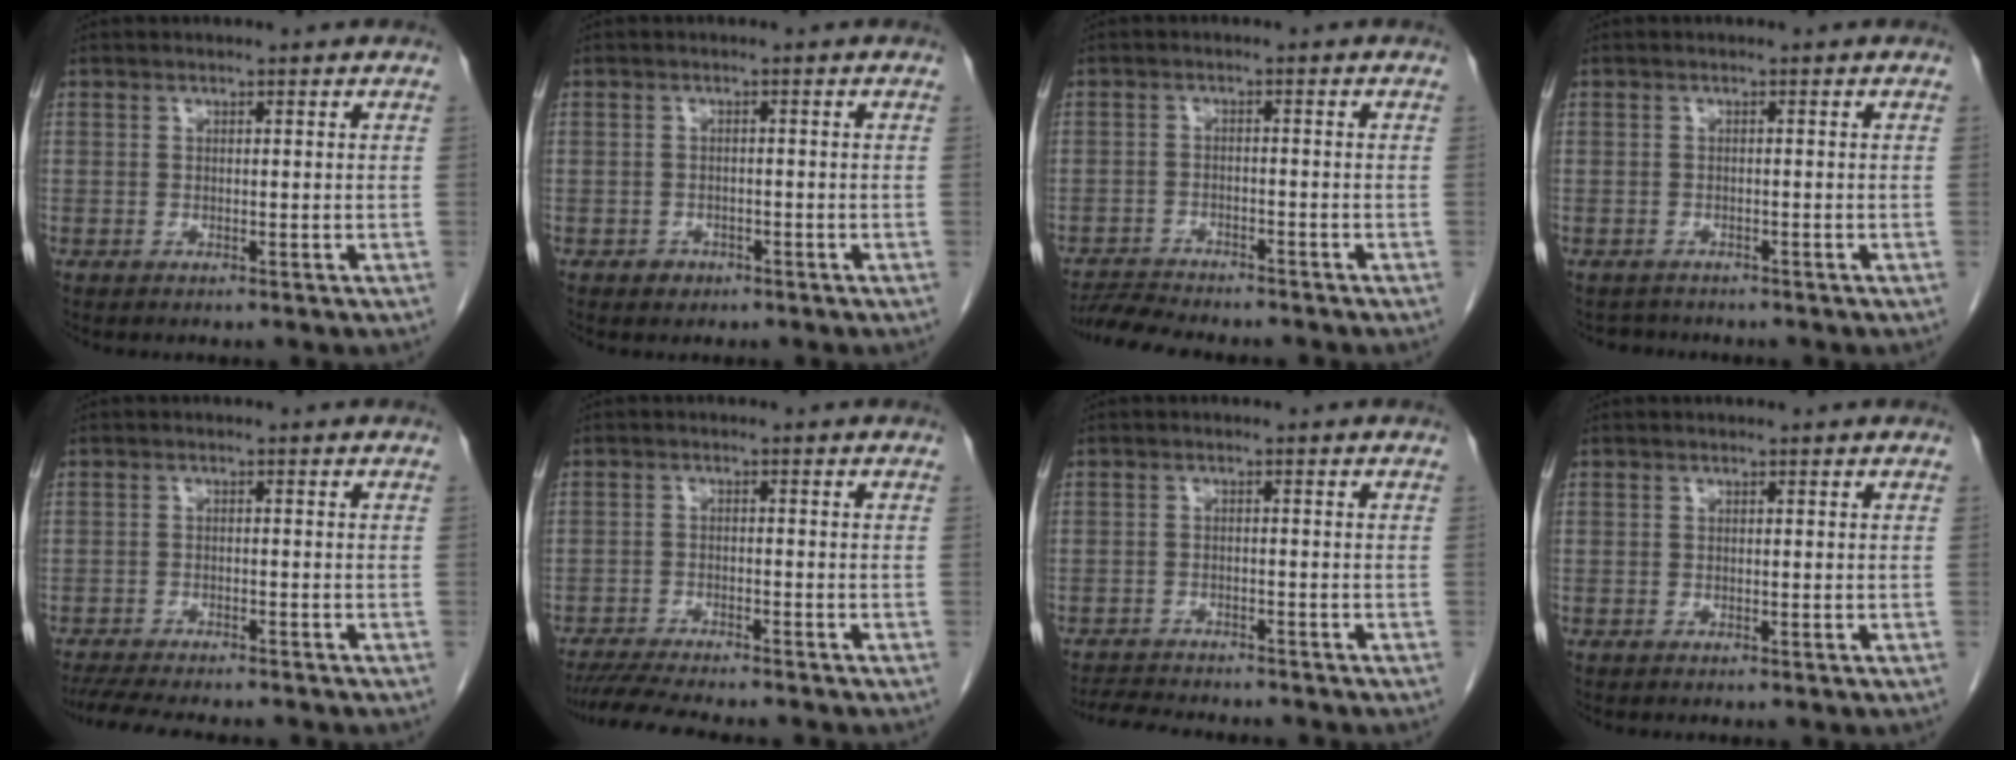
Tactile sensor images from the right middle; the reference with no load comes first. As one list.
[{"total": 1.5, "force": [-0.9, 1.2, 0.3], "torque": [-0.005, 0.004, -0.010]}, {"total": 7.3, "force": [-7.0, 0.6, 2.2], "torque": [-0.034, -0.013, -0.112]}, {"total": 2.0, "force": [-1.9, 0.8, -0.3], "torque": [0.002, -0.003, -0.029]}, {"total": 11.7, "force": [-10.3, 2.0, 5.1], "torque": [-0.080, -0.013, -0.144]}, {"total": 10.4, "force": [-9.2, 0.9, 4.6], "torque": [-0.069, -0.015, -0.140]}, {"total": 7.9, "force": [-7.4, 1.3, 2.5], "torque": [-0.039, -0.008, -0.111]}, {"total": 0.0}]